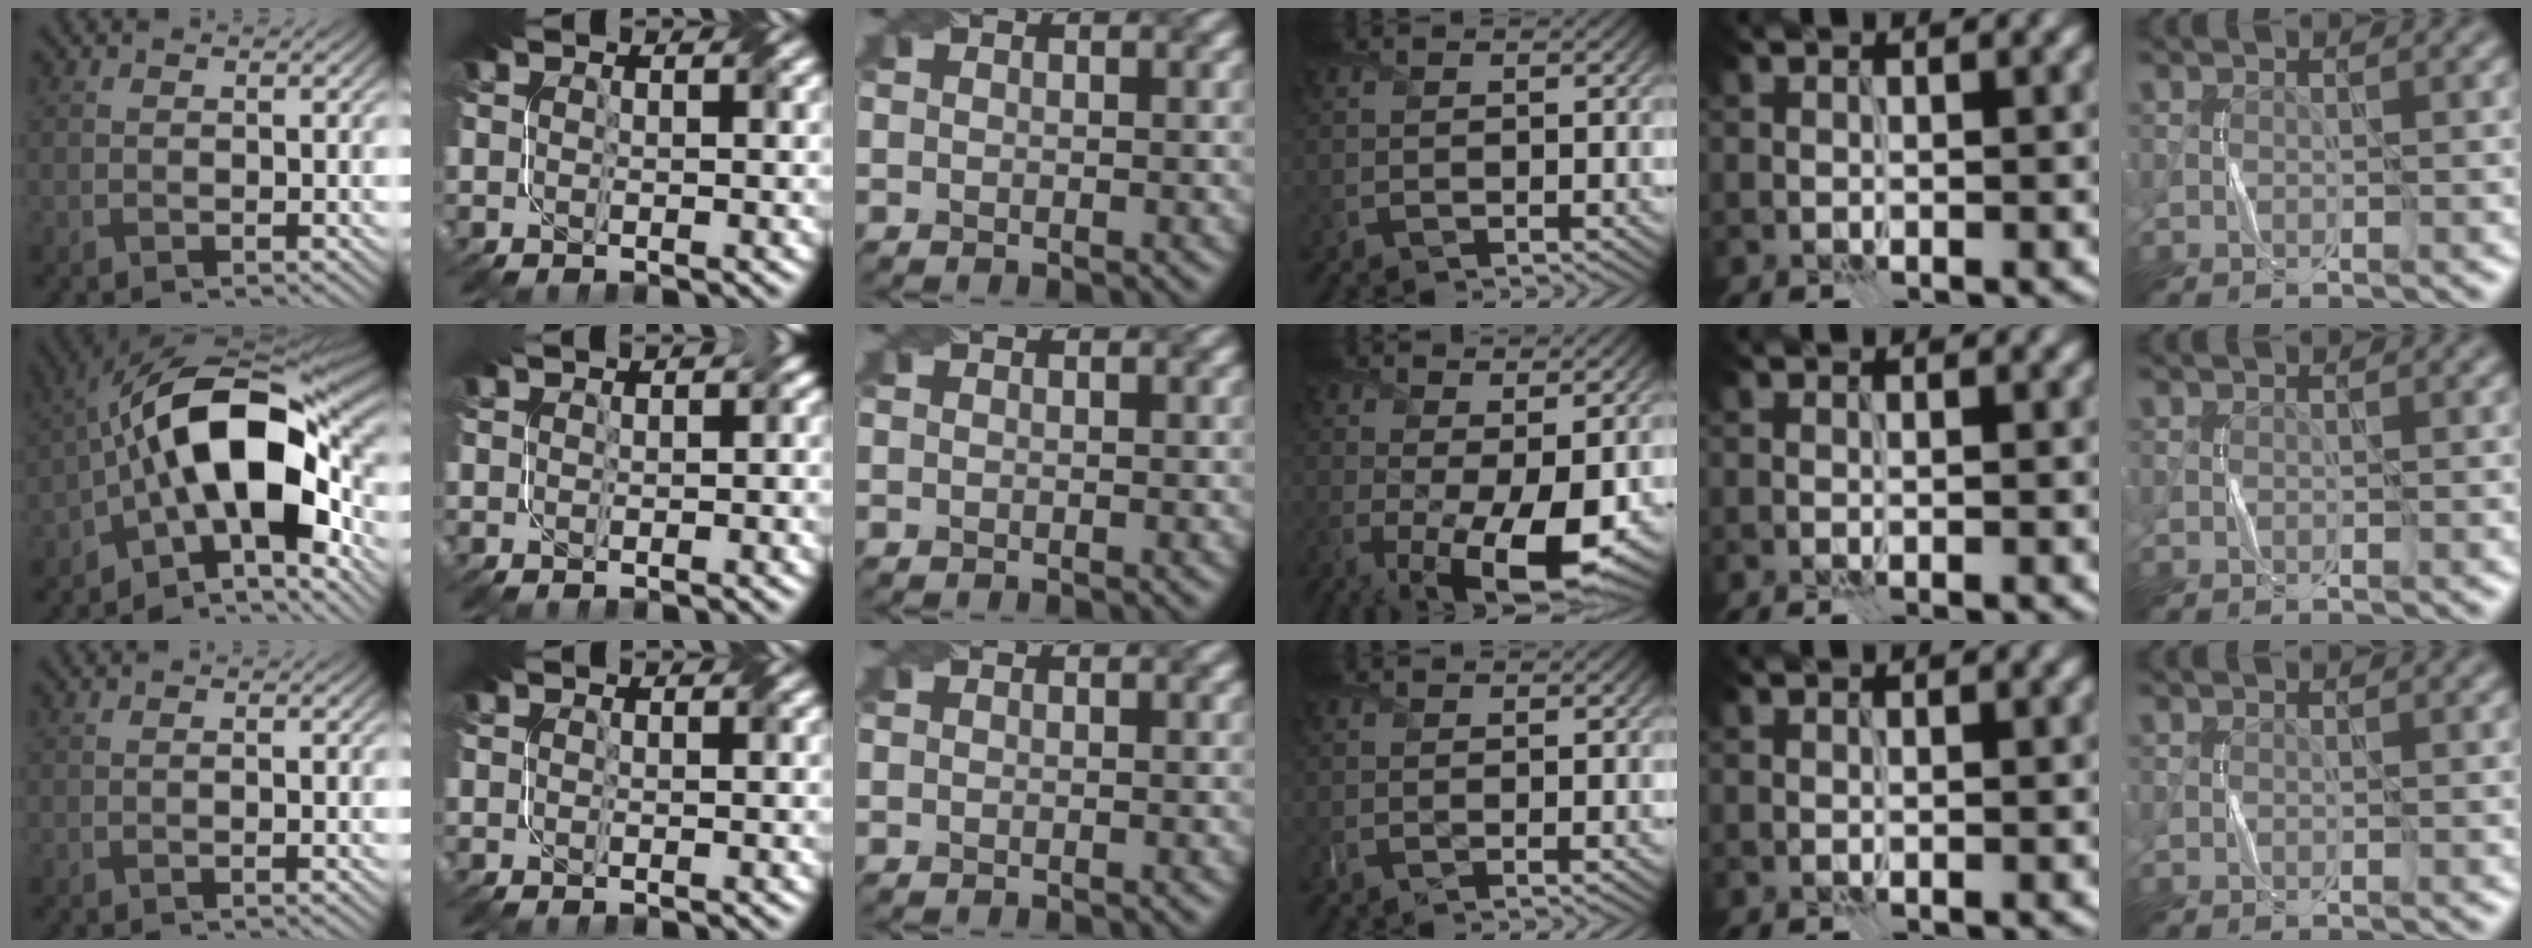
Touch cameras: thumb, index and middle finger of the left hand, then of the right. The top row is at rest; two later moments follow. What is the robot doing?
{"motion": "fold", "object": "napkin"}